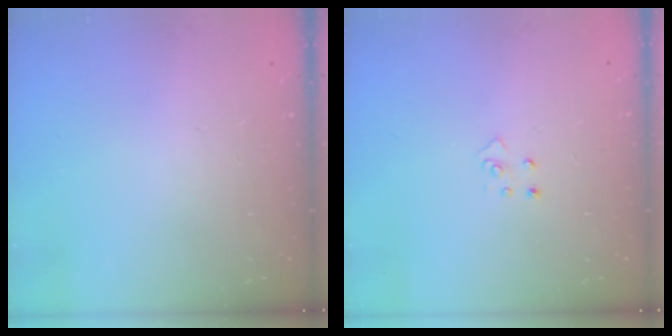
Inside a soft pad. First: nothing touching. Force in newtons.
{"total": 4.2, "press": 4.2, "slide": 0.3}